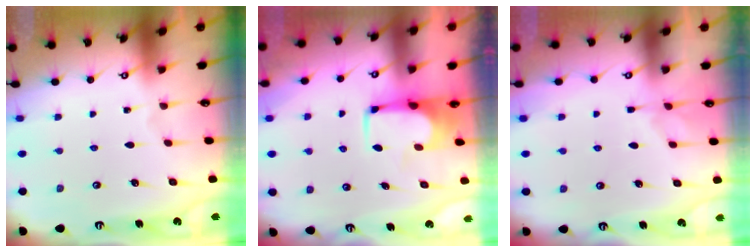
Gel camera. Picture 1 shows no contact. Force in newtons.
{"total": 1.6, "press": 1.5, "slide": 0.1}
{"total": 5.8, "press": 5.7, "slide": 1.3}